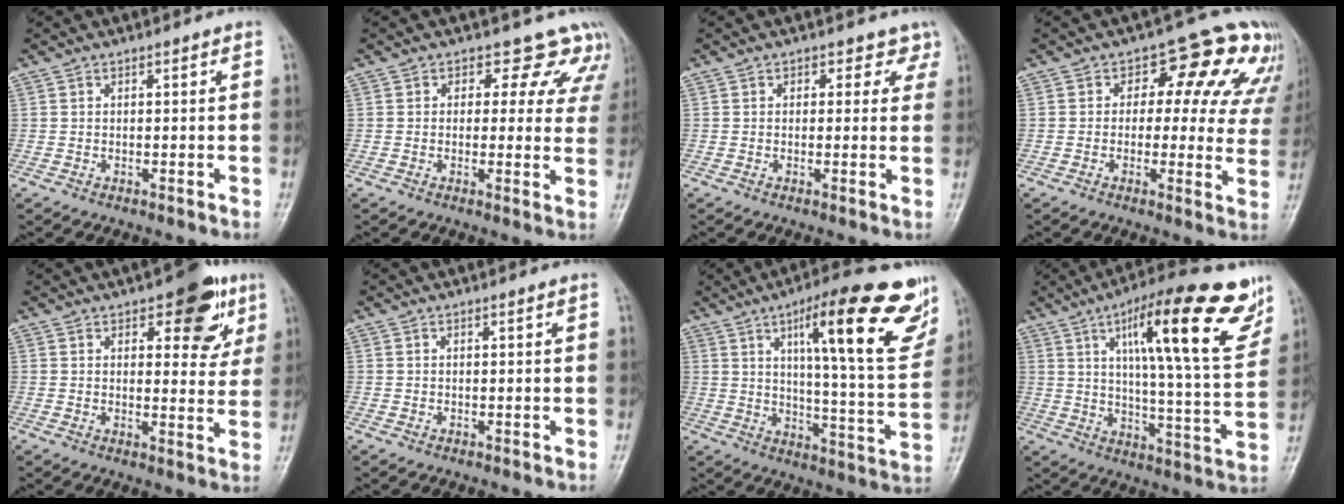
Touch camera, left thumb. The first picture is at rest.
{"total": 8.5, "force": [6.6, 5.3, 1.5], "torque": [0.041, -0.024, 0.046]}
{"total": 2.9, "force": [1.7, 2.3, 0.6], "torque": [0.029, -0.005, 0.007]}
{"total": 13.4, "force": [5.7, 8.0, 9.1], "torque": [-0.050, -0.005, 0.048]}
{"total": 10.0, "force": [5.0, 4.7, 7.2], "torque": [-0.055, -0.018, 0.059]}
{"total": 0.0}
{"total": 22.7, "force": [11.6, 4.9, 18.9], "torque": [-0.225, -0.041, 0.165]}
{"total": 22.1, "force": [11.2, 5.1, 18.4], "torque": [-0.237, -0.036, 0.166]}